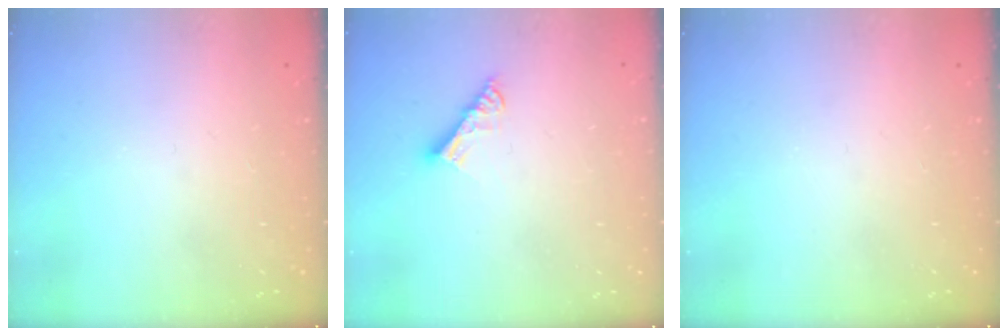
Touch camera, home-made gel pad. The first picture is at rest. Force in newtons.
{"total": 6.1, "press": 6.1, "slide": 0.4}
{"total": 0.0}